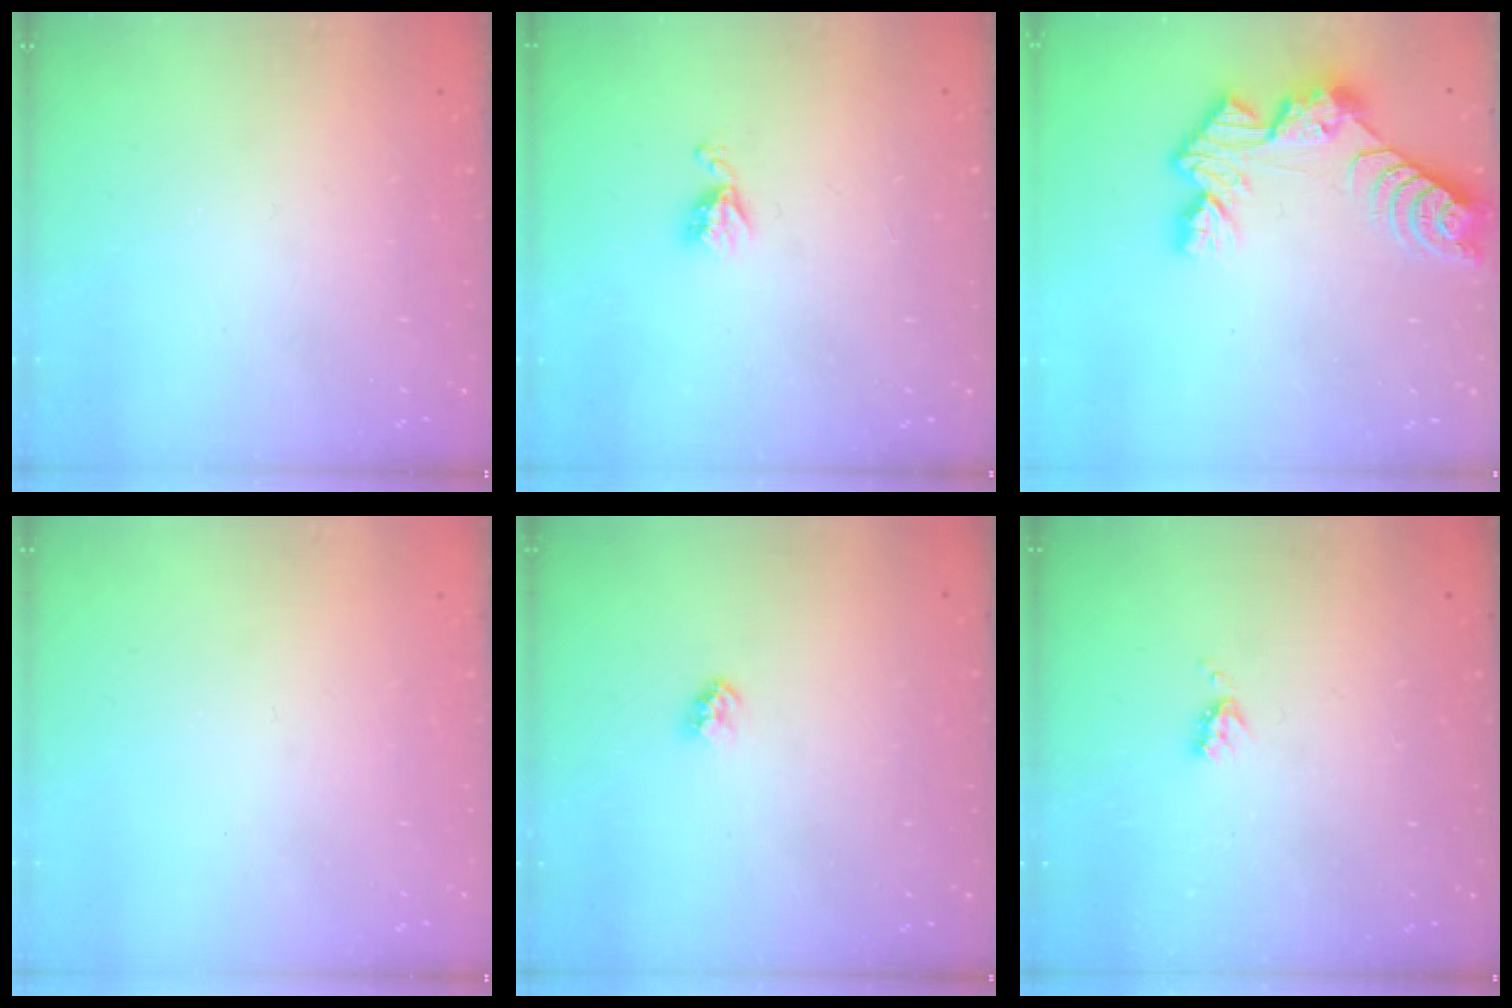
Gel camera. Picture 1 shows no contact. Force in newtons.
{"total": 5.8, "press": 5.7, "slide": 0.7}
{"total": 10.3, "press": 10.3, "slide": 1.0}
{"total": 0.7, "press": 0.7, "slide": 0.1}
{"total": 2.4, "press": 2.4, "slide": 0.1}
{"total": 3.9, "press": 3.8, "slide": 0.6}